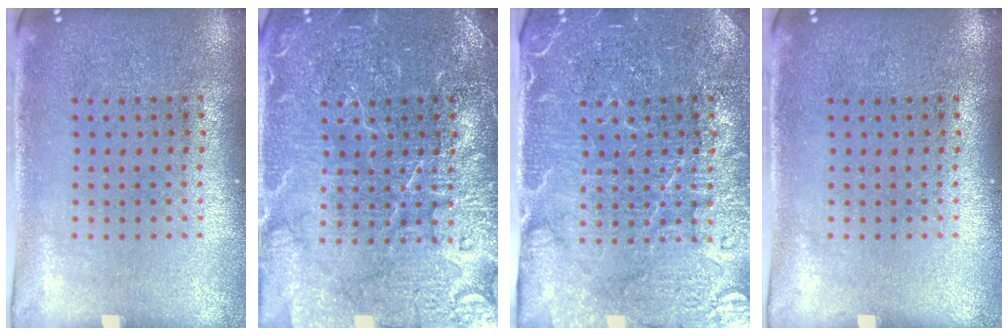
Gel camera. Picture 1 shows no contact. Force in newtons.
{"total": 7.1, "press": 7.0, "slide": 1.0}
{"total": 4.6, "press": 4.4, "slide": 1.5}
{"total": 0.0}